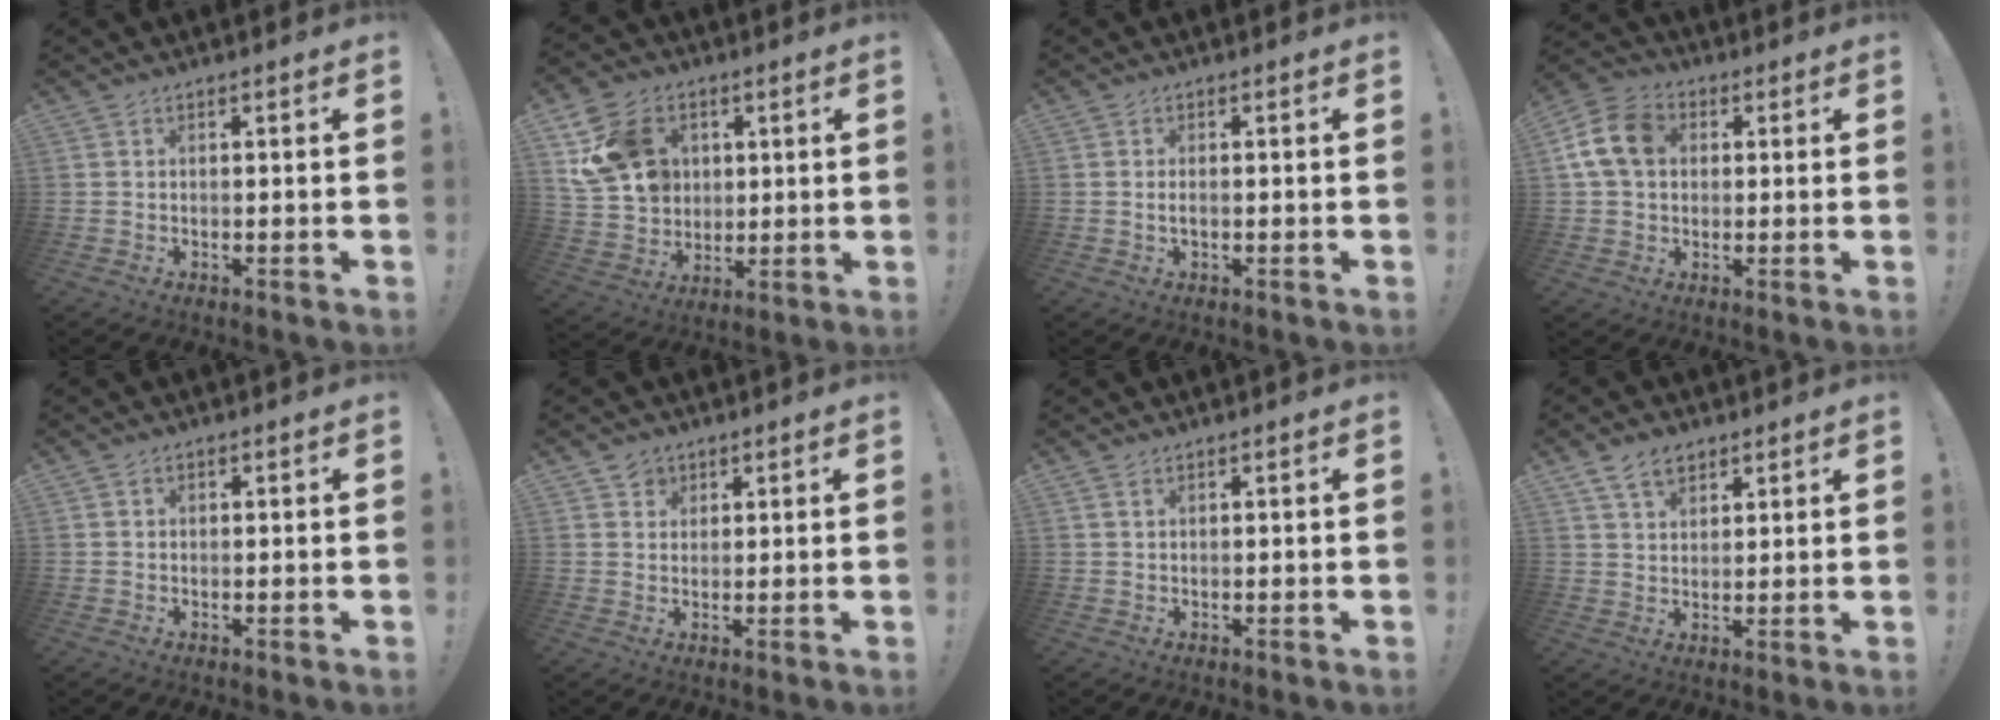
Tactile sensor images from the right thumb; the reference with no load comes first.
{"total": 15.6, "force": [5.1, 12.9, 7.2], "torque": [-0.125, -0.012, 0.108]}
{"total": 1.2, "force": [-0.2, 0.4, 1.1], "torque": [-0.021, 0.002, -0.004]}
{"total": 12.5, "force": [2.6, 9.6, 7.6], "torque": [-0.136, 0.010, 0.055]}
{"total": 0.8, "force": [0.1, 0.7, 0.2], "torque": [0.003, -0.001, 0.000]}
{"total": 3.0, "force": [1.9, 2.3, 0.1], "torque": [0.010, -0.011, 0.032]}
{"total": 1.1, "force": [0.7, 0.5, 0.7], "torque": [-0.010, -0.001, 0.012]}
{"total": 8.0, "force": [5.1, 5.1, 3.5], "torque": [-0.061, -0.015, 0.098]}